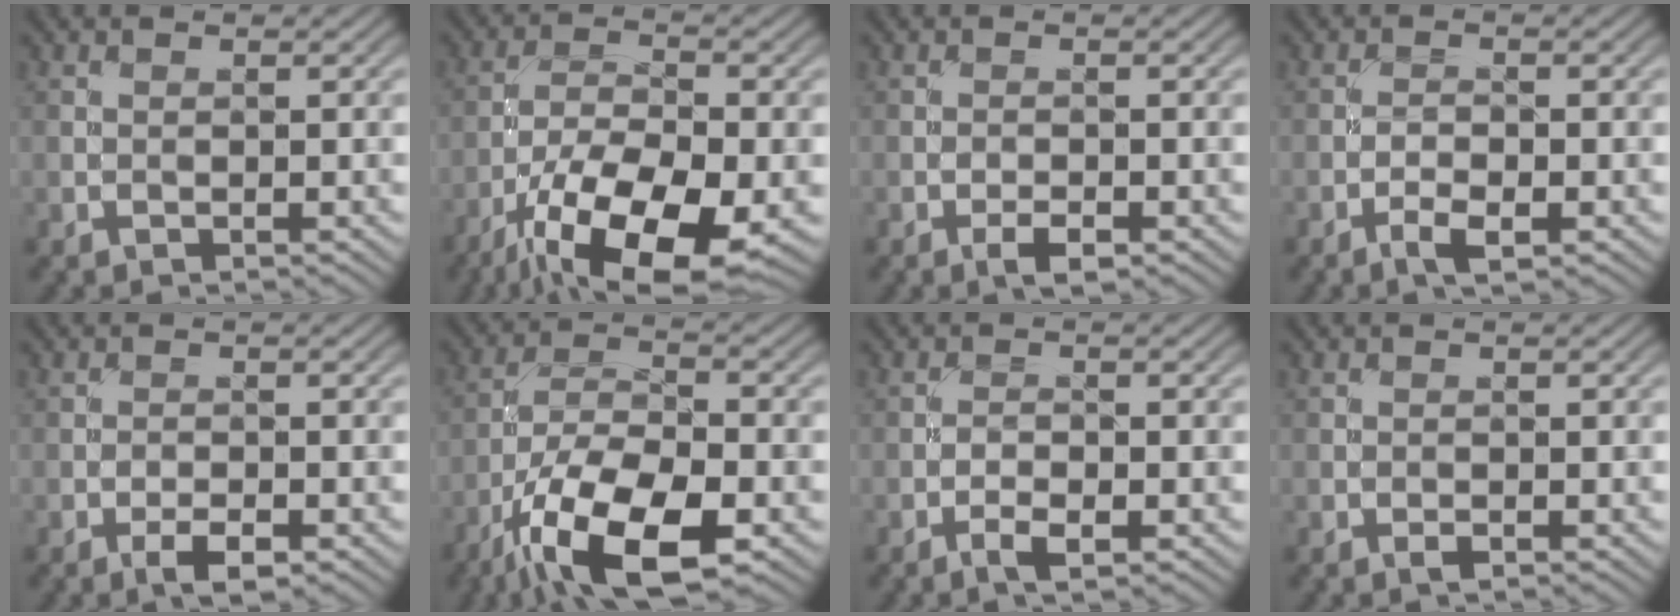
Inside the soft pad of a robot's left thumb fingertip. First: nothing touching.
{"total": 14.2, "force": [-7.9, 5.4, 10.6], "torque": [-0.203, -0.018, -0.141]}
{"total": 2.1, "force": [-1.2, 0.7, 1.6], "torque": [-0.026, 0.002, -0.025]}
{"total": 2.6, "force": [-1.5, 0.7, 1.9], "torque": [-0.038, 0.002, -0.033]}
{"total": 2.7, "force": [-1.5, 0.9, 2.0], "torque": [-0.034, 0.001, -0.030]}
{"total": 13.7, "force": [-7.5, 5.3, 10.2], "torque": [-0.200, -0.013, -0.148]}
{"total": 2.2, "force": [-1.3, 0.6, 1.7], "torque": [-0.033, 0.002, -0.029]}
{"total": 0.8, "force": [-0.4, 0.3, 0.5], "torque": [-0.008, 0.001, -0.010]}